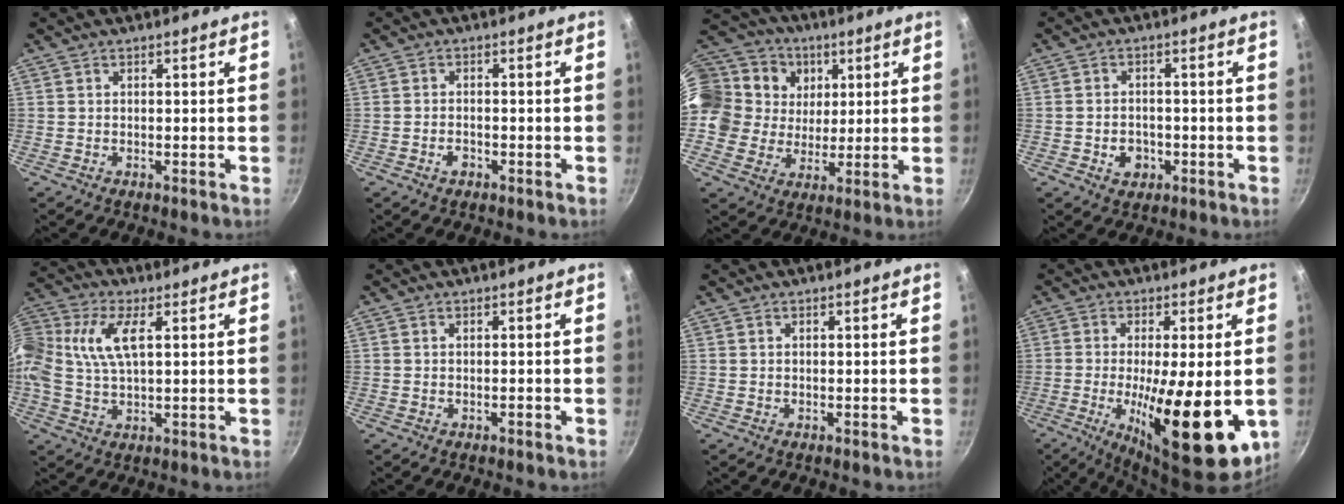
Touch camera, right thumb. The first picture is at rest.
{"total": 2.0, "force": [-1.1, 1.2, 1.1], "torque": [-0.019, 0.012, -0.019]}
{"total": 20.2, "force": [7.0, 16.6, 9.1], "torque": [-0.174, 0.003, 0.122]}
{"total": 4.5, "force": [-1.5, 3.6, 2.3], "torque": [-0.026, 0.013, -0.019]}
{"total": 15.9, "force": [3.8, 9.0, 12.6], "torque": [-0.283, 0.023, 0.060]}
{"total": 0.5, "force": [-0.3, 0.1, 0.4], "torque": [-0.007, 0.005, -0.005]}
{"total": 0.0}
{"total": 18.8, "force": [-3.6, 5.5, 17.6], "torque": [-0.265, -0.012, -0.050]}